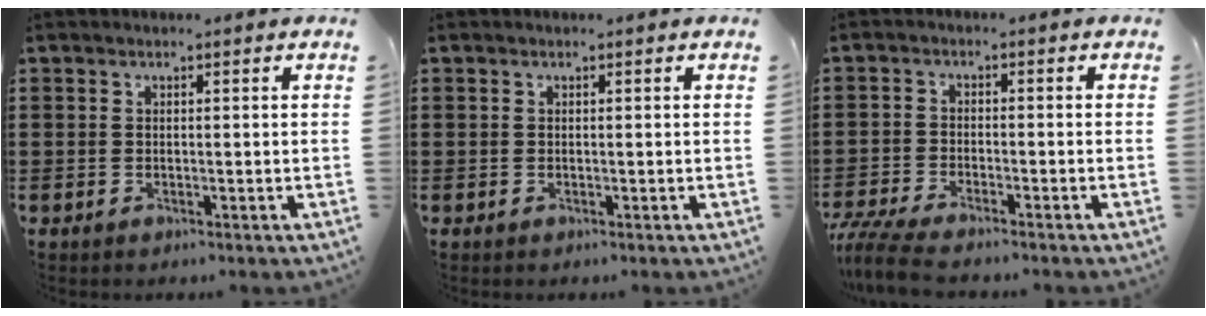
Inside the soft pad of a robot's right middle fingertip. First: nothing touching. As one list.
[{"total": 0.0}, {"total": 4.9, "force": [-4.5, 0.4, 1.8], "torque": [-0.057, -0.015, -0.094]}]